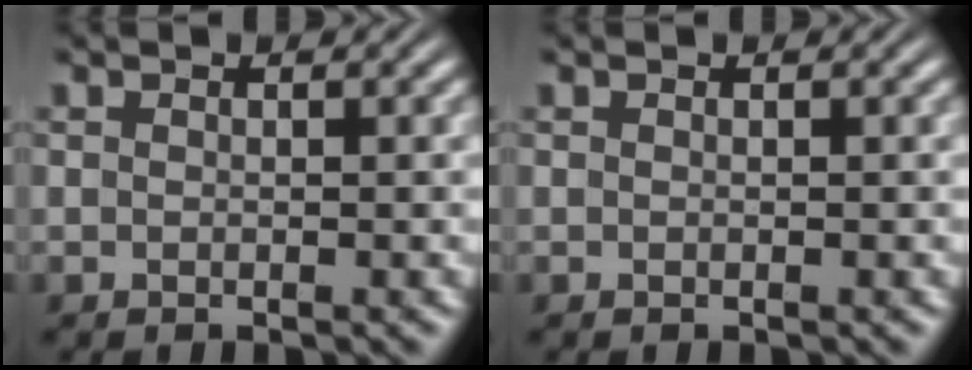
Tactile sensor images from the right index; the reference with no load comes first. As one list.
[{"total": 0.0}]